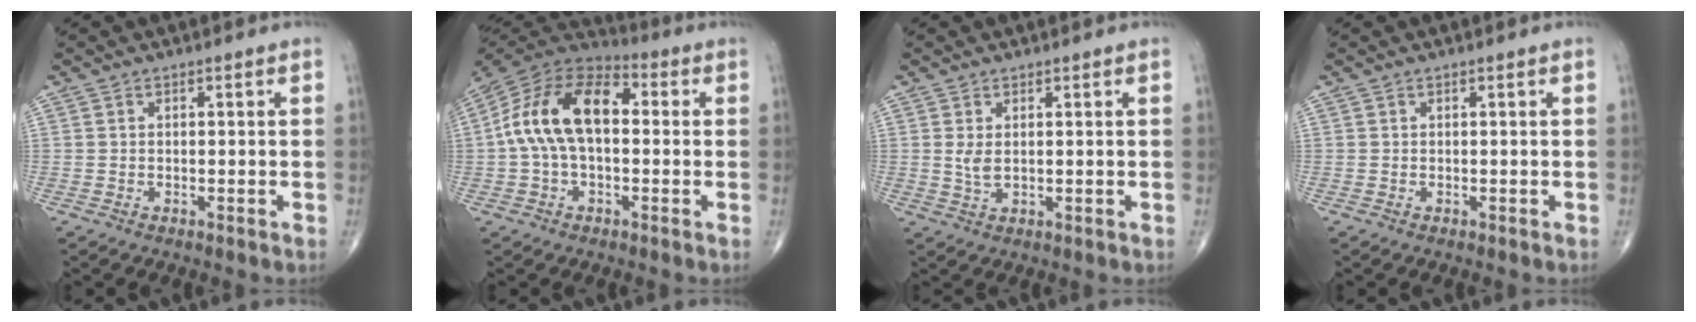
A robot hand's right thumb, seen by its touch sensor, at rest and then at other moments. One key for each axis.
{"total": 16.3, "fx": 1.0, "fy": 9.4, "fz": 13.3, "tx": -0.241, "ty": 0.043, "tz": 0.006}
{"total": 2.4, "fx": 0.5, "fy": 1.0, "fz": 2.1, "tx": -0.043, "ty": -0.005, "tz": 0.015}
{"total": 0.0}